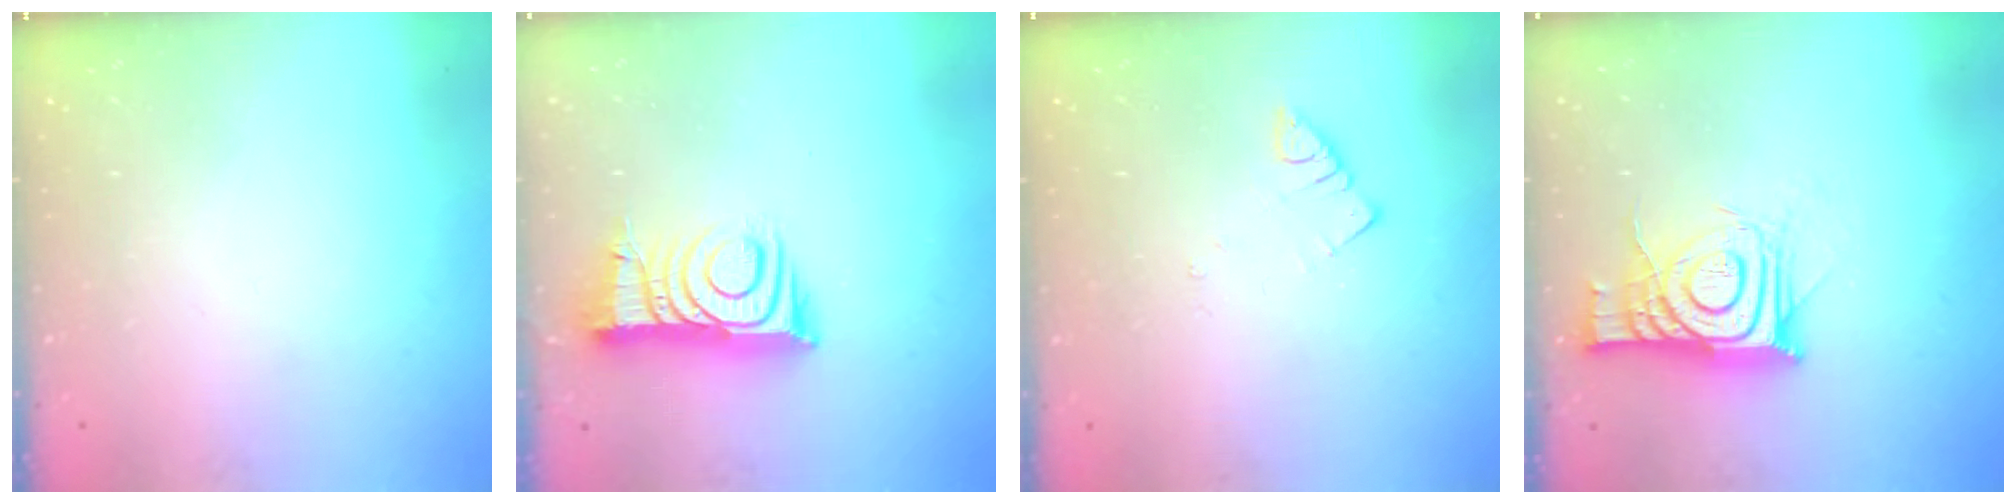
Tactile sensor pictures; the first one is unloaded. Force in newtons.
{"total": 11.0, "press": 11.0, "slide": 0.6}
{"total": 2.5, "press": 2.5, "slide": 0.3}
{"total": 12.7, "press": 12.6, "slide": 1.1}